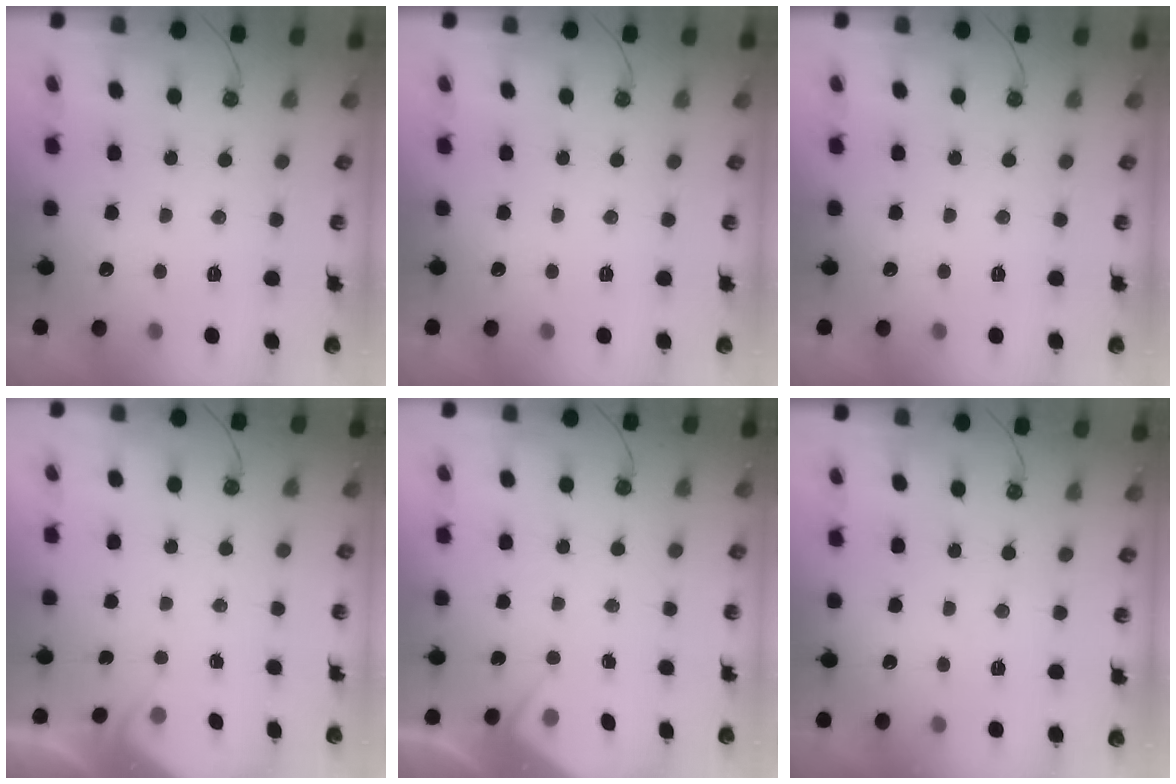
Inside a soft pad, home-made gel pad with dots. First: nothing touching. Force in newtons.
{"total": 0.0}
{"total": 0.0}
{"total": 2.0, "press": 1.9, "slide": 0.4}
{"total": 2.8, "press": 2.7, "slide": 0.4}
{"total": 2.1, "press": 2.1, "slide": 0.4}